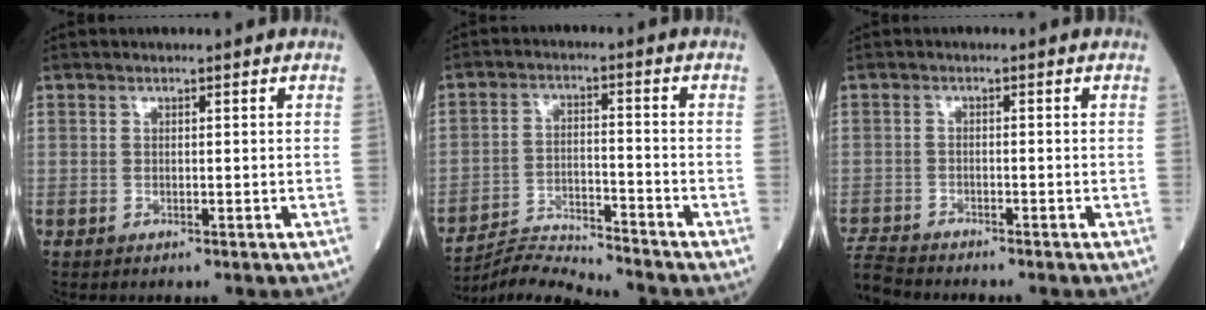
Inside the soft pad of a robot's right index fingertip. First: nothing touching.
{"total": 7.6, "force": [-7.2, -2.2, -0.4], "torque": [-0.001, -0.004, -0.132]}
{"total": 3.9, "force": [-3.8, -0.2, -0.2], "torque": [-0.001, -0.018, -0.074]}